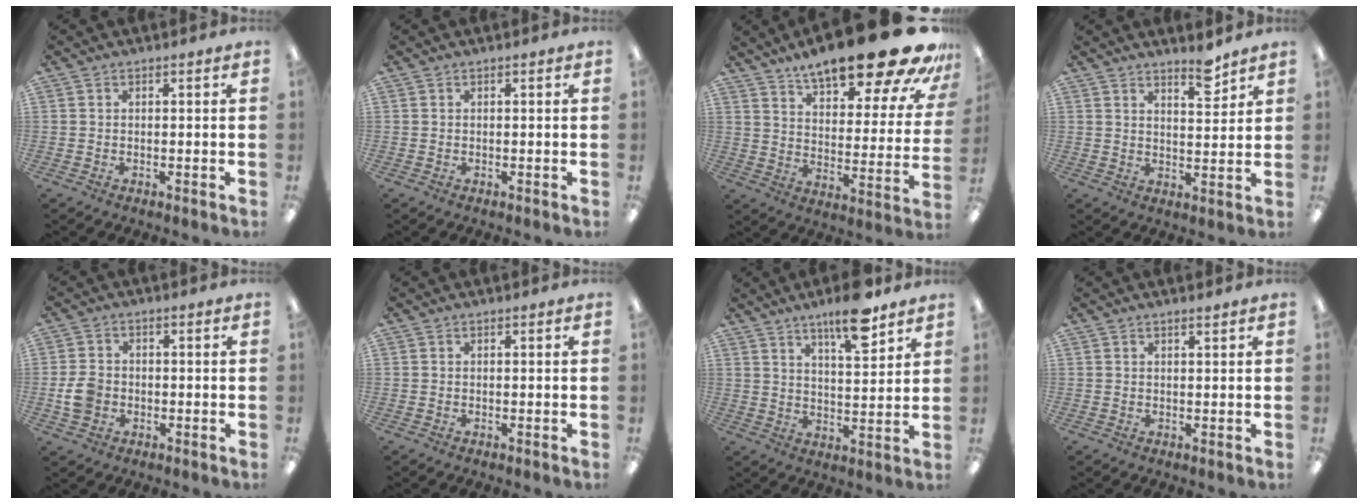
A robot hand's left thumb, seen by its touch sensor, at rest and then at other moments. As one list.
[{"total": 0.0}, {"total": 21.8, "force": [16.8, 5.6, 12.7], "torque": [-0.185, -0.115, 0.272]}, {"total": 6.2, "force": [5.1, 1.7, 3.1], "torque": [-0.025, -0.039, 0.082]}, {"total": 5.5, "force": [-1.1, 4.4, 3.1], "torque": [-0.065, 0.007, -0.020]}, {"total": 0.0}, {"total": 11.3, "force": [8.1, 2.8, 7.3], "torque": [-0.102, -0.047, 0.134]}, {"total": 1.0, "force": [0.9, 0.1, 0.4], "torque": [-0.009, 0.000, 0.016]}]